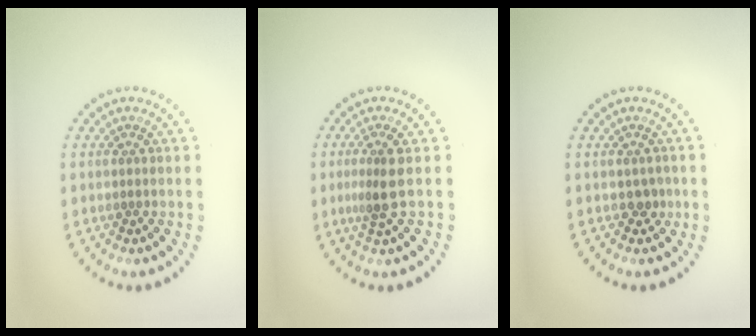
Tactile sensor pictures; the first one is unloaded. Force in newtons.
{"total": 2.4, "press": 1.9, "slide": 1.5}
{"total": 1.0, "press": 0.9, "slide": 0.5}